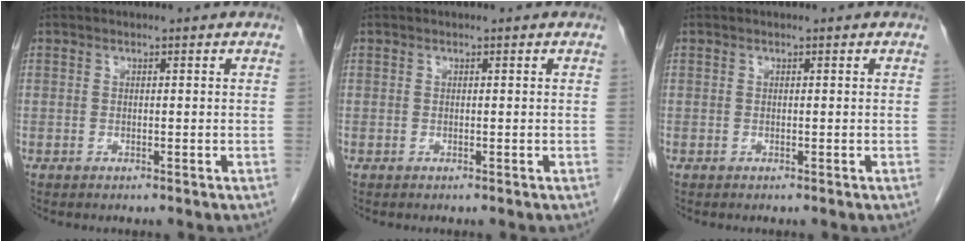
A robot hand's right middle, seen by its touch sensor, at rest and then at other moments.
{"total": 0.0}
{"total": 0.0}